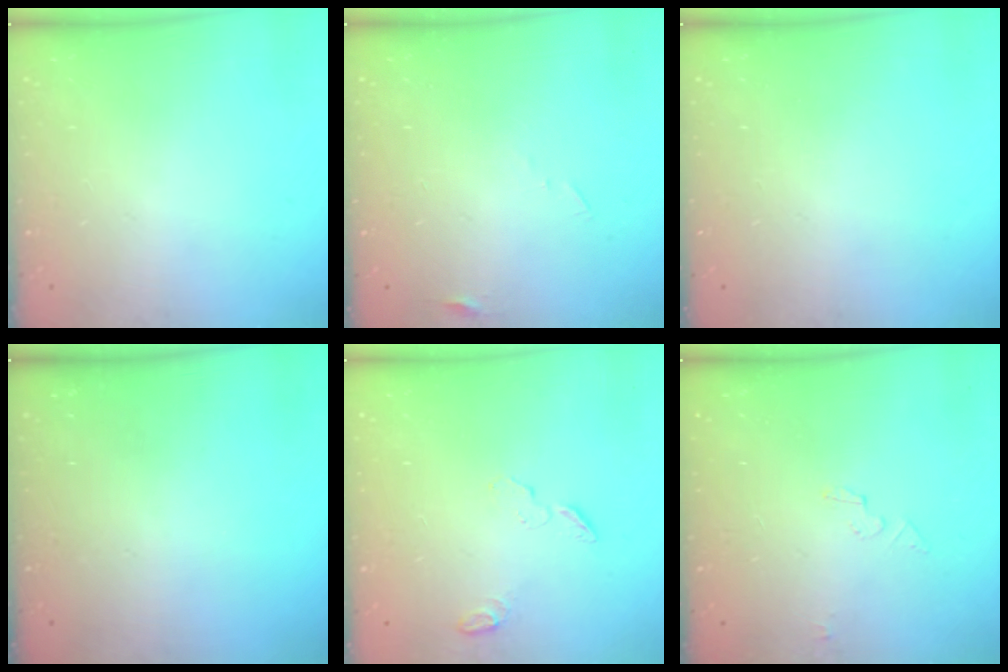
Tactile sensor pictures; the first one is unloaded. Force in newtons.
{"total": 2.9, "press": 2.9, "slide": 0.2}
{"total": 0.0}
{"total": 0.0}
{"total": 4.4, "press": 4.4, "slide": 0.5}
{"total": 2.9, "press": 2.9, "slide": 0.2}